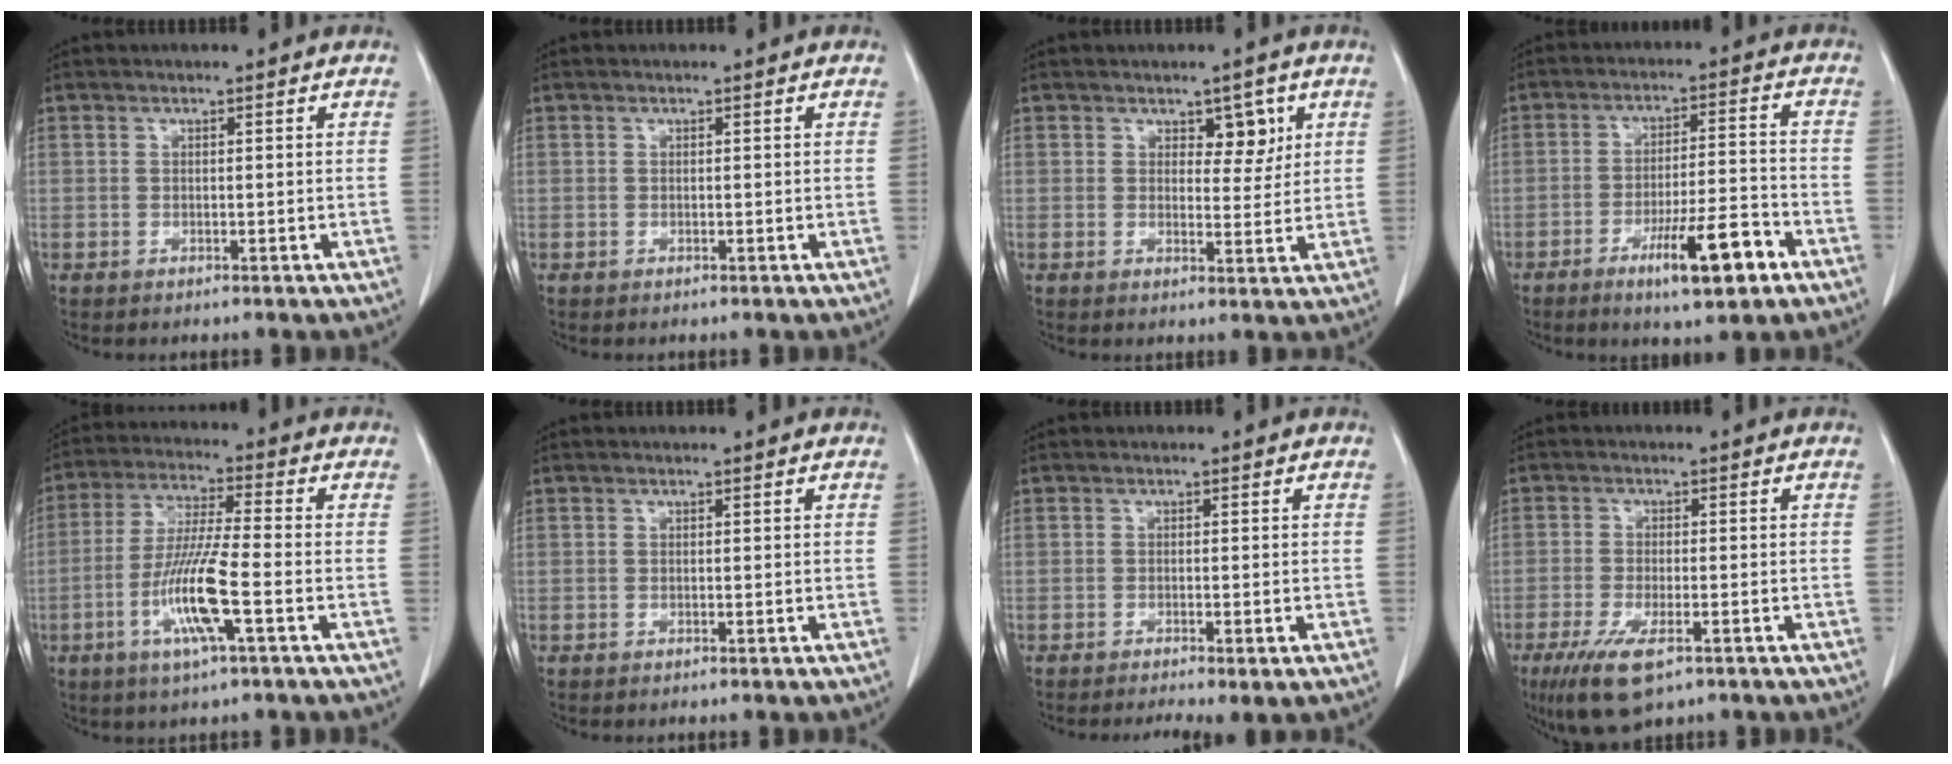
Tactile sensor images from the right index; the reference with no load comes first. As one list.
[{"total": 0.0}, {"total": 3.8, "force": [1.9, 2.1, 2.6], "torque": [-0.026, 0.000, 0.028]}, {"total": 10.2, "force": [-5.5, 1.4, 8.5], "torque": [-0.137, -0.004, -0.084]}, {"total": 10.7, "force": [-3.7, 0.3, 10.0], "torque": [-0.200, -0.010, -0.074]}, {"total": 0.0}, {"total": 4.8, "force": [-3.2, 0.7, 3.4], "torque": [-0.053, -0.012, -0.046]}, {"total": 8.5, "force": [-5.1, 2.6, 6.4], "torque": [-0.118, -0.020, -0.081]}]